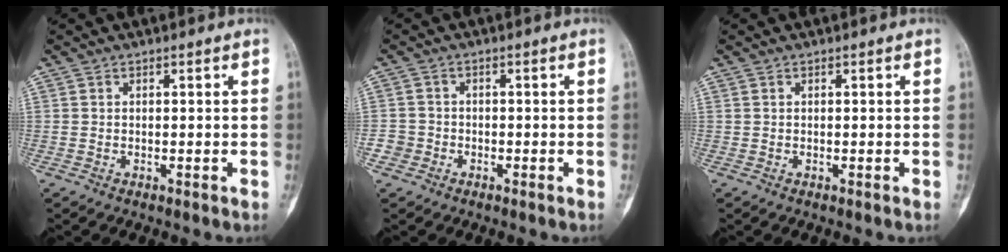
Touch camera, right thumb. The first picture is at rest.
{"total": 2.5, "force": [-1.3, 2.1, 0.1], "torque": [0.007, 0.013, -0.033]}
{"total": 0.0}